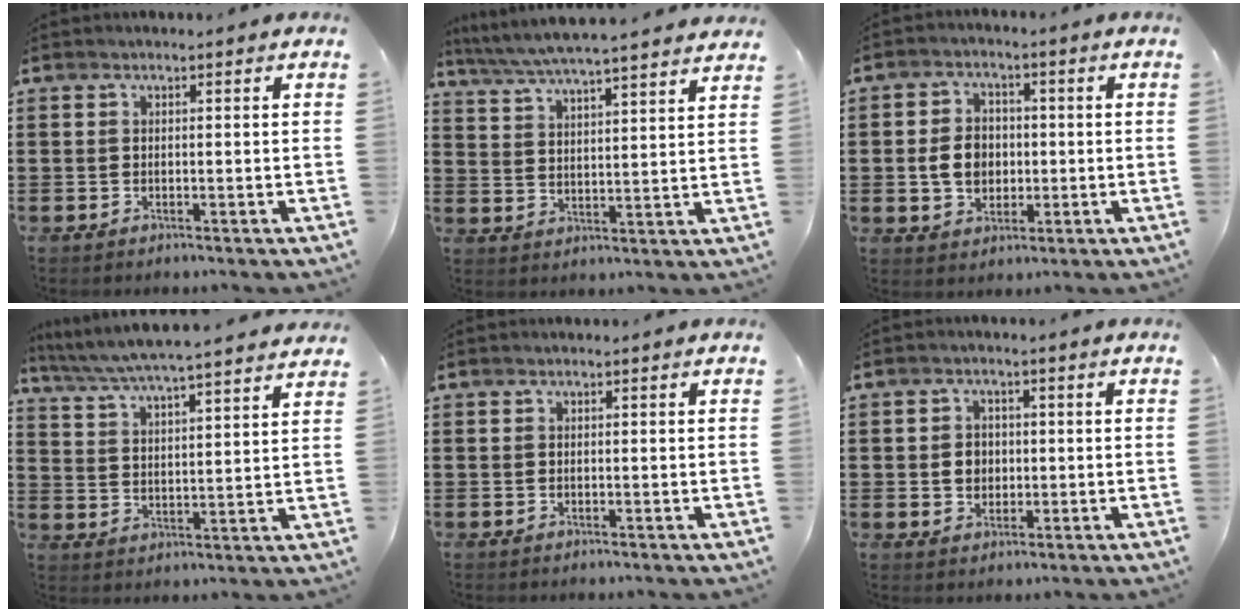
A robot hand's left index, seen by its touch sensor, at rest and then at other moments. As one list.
[{"total": 5.3, "force": [5.0, -0.4, 1.5], "torque": [-0.052, -0.031, 0.085]}, {"total": 5.8, "force": [-0.4, 4.5, 3.7], "torque": [-0.079, 0.005, -0.013]}, {"total": 4.9, "force": [4.7, -0.5, 1.3], "torque": [-0.049, -0.034, 0.077]}, {"total": 0.0}, {"total": 3.2, "force": [-0.1, 2.8, 1.5], "torque": [-0.031, 0.005, -0.008]}]